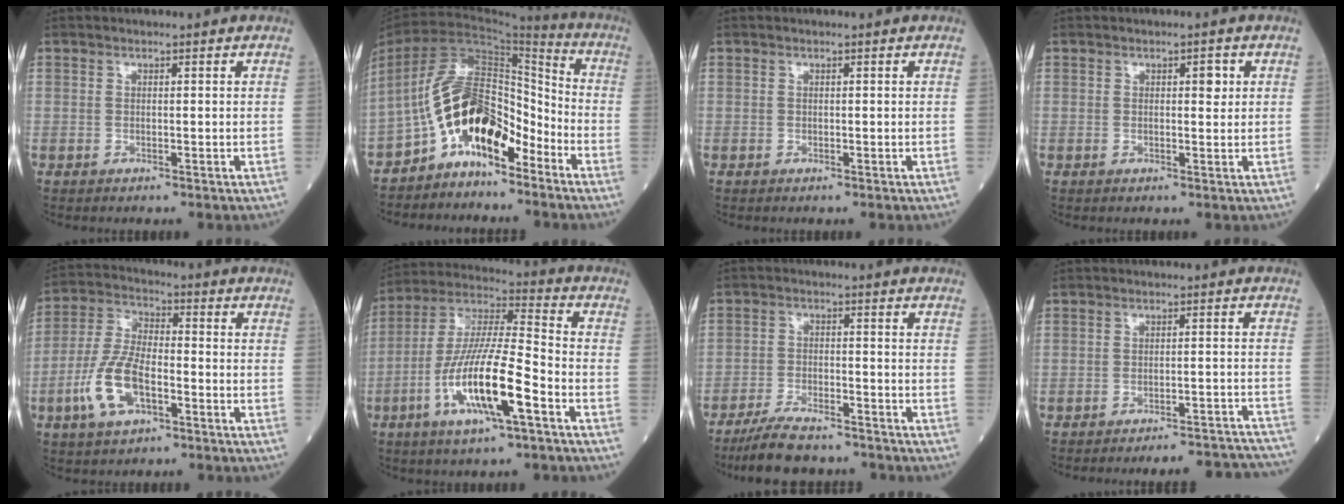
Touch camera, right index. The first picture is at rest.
{"total": 12.0, "force": [-6.8, 5.7, 8.1], "torque": [-0.162, 0.040, -0.125]}
{"total": 0.0}
{"total": 1.9, "force": [0.6, 0.7, 1.7], "torque": [-0.025, 0.003, 0.009]}
{"total": 10.2, "force": [-4.0, 4.1, 8.4], "torque": [-0.189, 0.004, -0.080]}
{"total": 15.9, "force": [-6.0, 2.0, 14.6], "torque": [-0.290, -0.009, -0.112]}
{"total": 9.2, "force": [-8.1, 1.7, 4.0], "torque": [-0.069, -0.020, -0.138]}
{"total": 14.7, "force": [-14.5, 0.0, 2.5], "torque": [-0.001, 0.009, -0.168]}